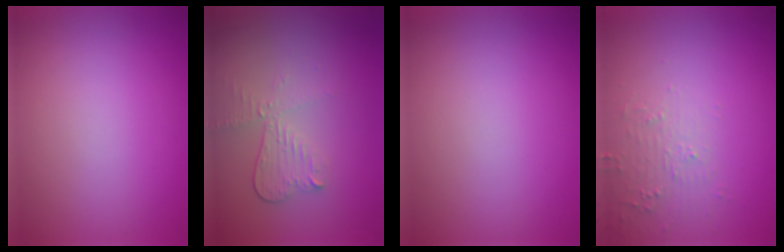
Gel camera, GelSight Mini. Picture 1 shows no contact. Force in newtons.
{"total": 2.8, "press": 2.5, "slide": 1.3}
{"total": 0.0}
{"total": 2.1, "press": 2.0, "slide": 0.5}